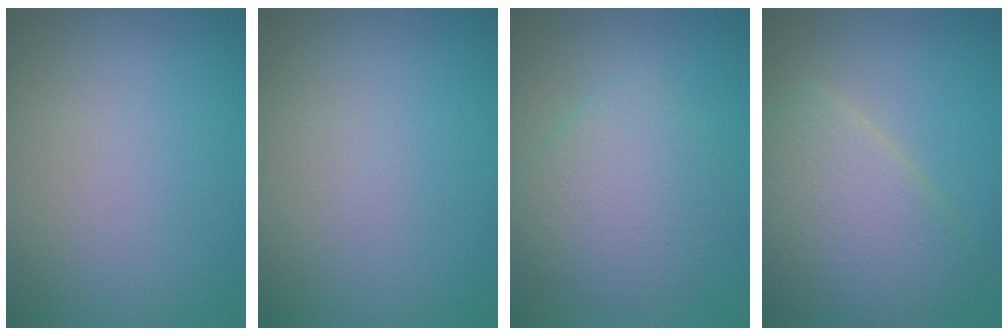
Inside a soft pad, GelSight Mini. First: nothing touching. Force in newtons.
{"total": 0.0}
{"total": 4.6, "press": 4.6, "slide": 0.1}
{"total": 6.7, "press": 6.7, "slide": 0.3}